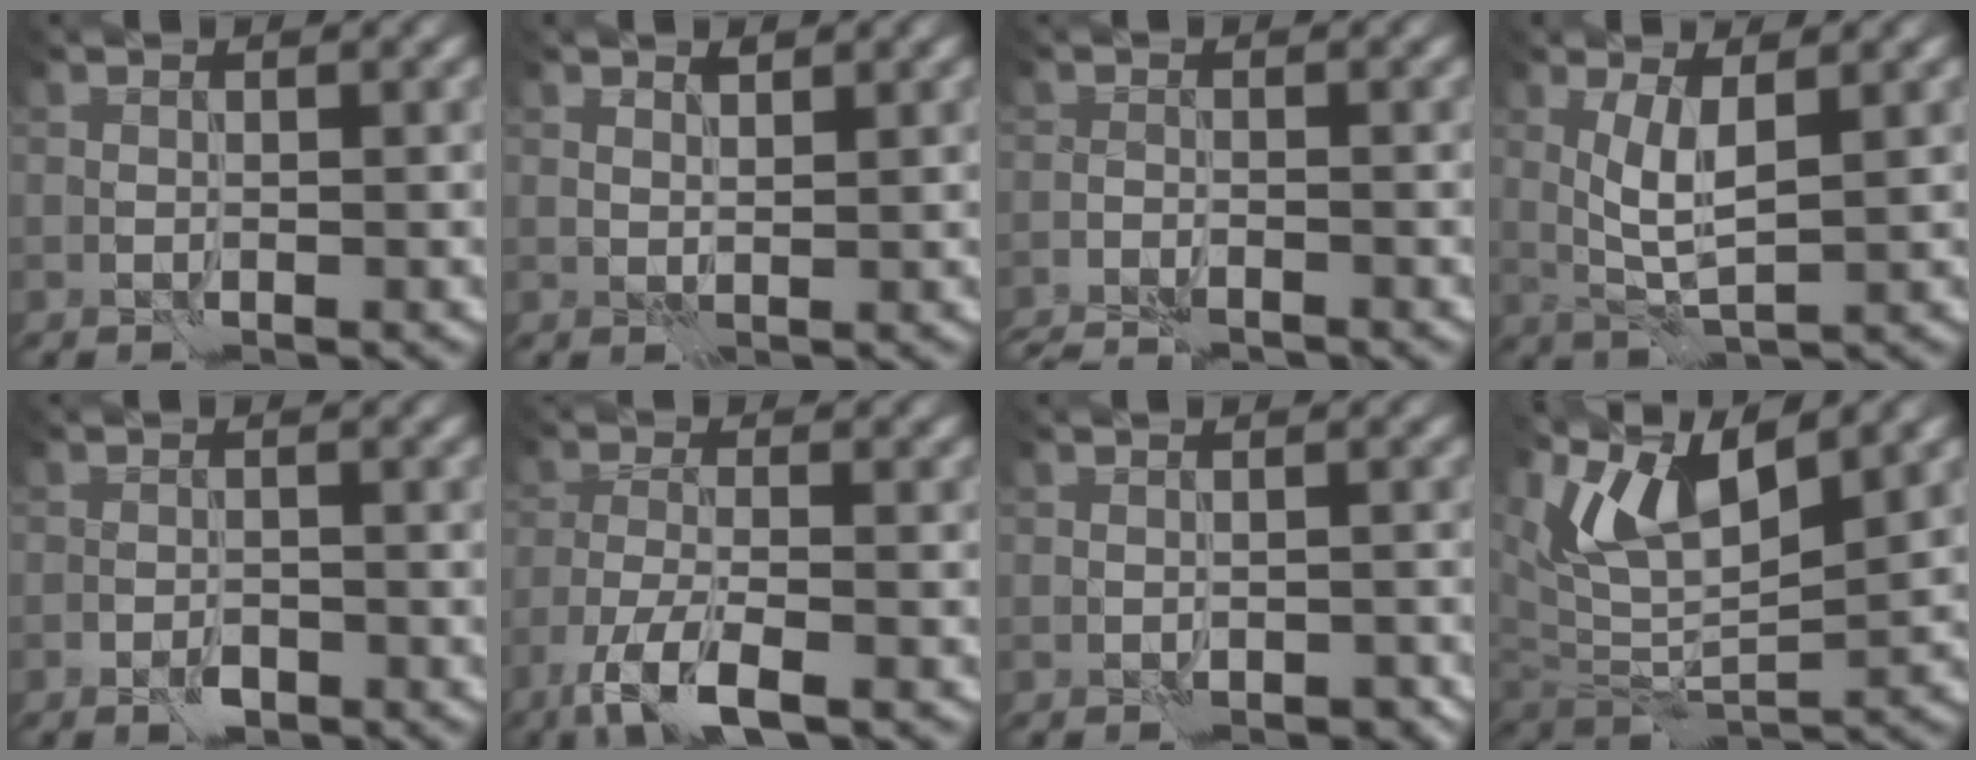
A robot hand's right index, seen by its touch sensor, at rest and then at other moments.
{"total": 0.9, "force": [0.9, 0.2, 0.1], "torque": [-0.004, -0.004, 0.017]}
{"total": 3.8, "force": [-3.6, 0.6, 1.0], "torque": [-0.025, -0.009, -0.059]}
{"total": 3.4, "force": [1.0, 0.8, 3.2], "torque": [-0.067, -0.002, 0.022]}
{"total": 1.4, "force": [-0.9, 0.8, 0.8], "torque": [-0.012, 0.000, -0.018]}
{"total": 5.6, "force": [-3.7, 1.4, 4.0], "torque": [-0.078, -0.009, -0.074]}
{"total": 1.5, "force": [-1.0, 0.9, 0.6], "torque": [-0.012, 0.006, -0.011]}
{"total": 7.6, "force": [5.1, 2.3, 5.2], "torque": [-0.110, -0.002, 0.093]}